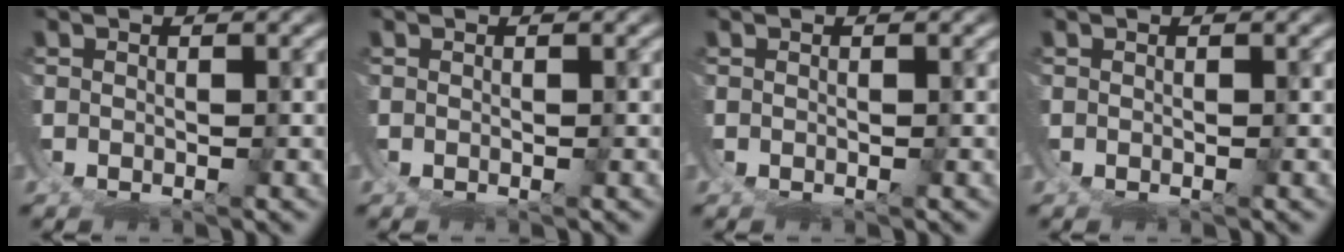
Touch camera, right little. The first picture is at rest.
{"total": 0.0}
{"total": 0.0}
{"total": 0.0}